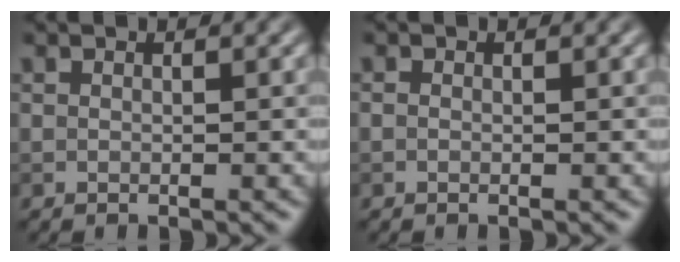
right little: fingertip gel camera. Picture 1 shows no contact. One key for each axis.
{"total": 0.0}